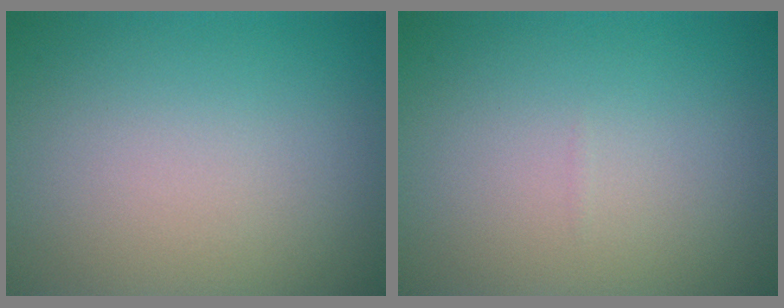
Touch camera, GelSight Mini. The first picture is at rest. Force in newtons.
{"total": 0.0}